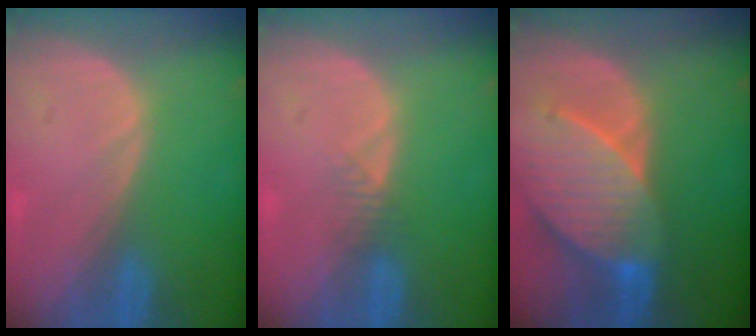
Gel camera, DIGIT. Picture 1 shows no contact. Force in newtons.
{"total": 1.6, "press": 1.4, "slide": 0.9}
{"total": 9.8, "press": 8.8, "slide": 4.3}